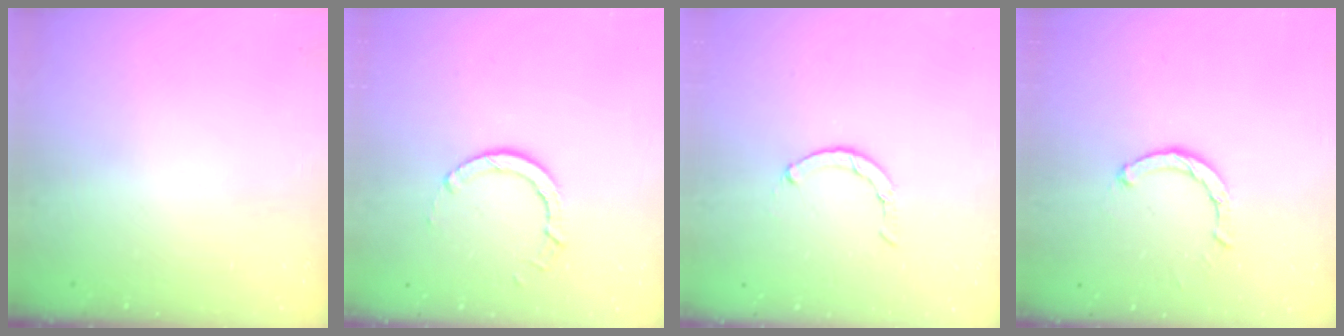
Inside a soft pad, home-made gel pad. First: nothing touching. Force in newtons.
{"total": 5.6, "press": 5.6, "slide": 0.2}
{"total": 0.7, "press": 0.6, "slide": 0.2}
{"total": 2.1, "press": 2.1, "slide": 0.1}